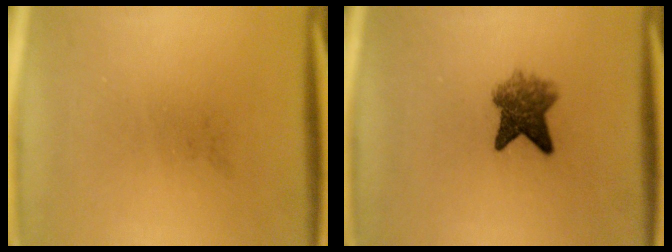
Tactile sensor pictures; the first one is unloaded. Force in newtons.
{"total": 5.5}